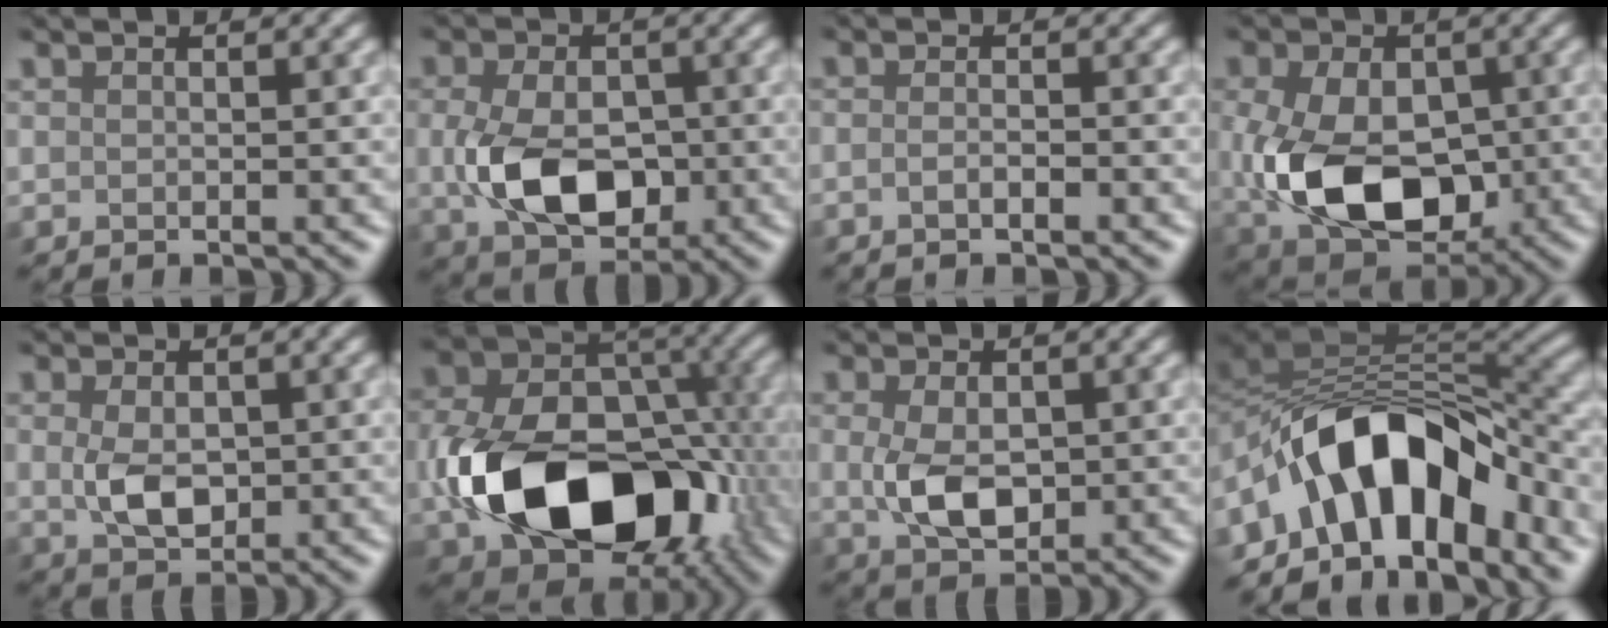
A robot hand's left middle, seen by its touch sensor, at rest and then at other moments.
{"total": 7.3, "force": [-0.9, 4.8, 5.5], "torque": [-0.124, -0.009, -0.006]}
{"total": 1.4, "force": [-0.9, -0.1, 1.1], "torque": [-0.019, 0.005, -0.016]}
{"total": 10.4, "force": [-1.1, 7.0, 7.5], "torque": [-0.156, -0.011, -0.011]}
{"total": 3.6, "force": [-0.2, 2.2, 2.8], "torque": [-0.061, 0.002, 0.003]}
{"total": 15.9, "force": [-4.5, 10.4, 11.2], "torque": [-0.212, -0.012, -0.076]}
{"total": 4.5, "force": [-0.2, 2.7, 3.6], "torque": [-0.081, 0.000, 0.003]}
{"total": 11.9, "force": [-4.6, 6.0, 9.1], "torque": [-0.138, 0.017, -0.077]}